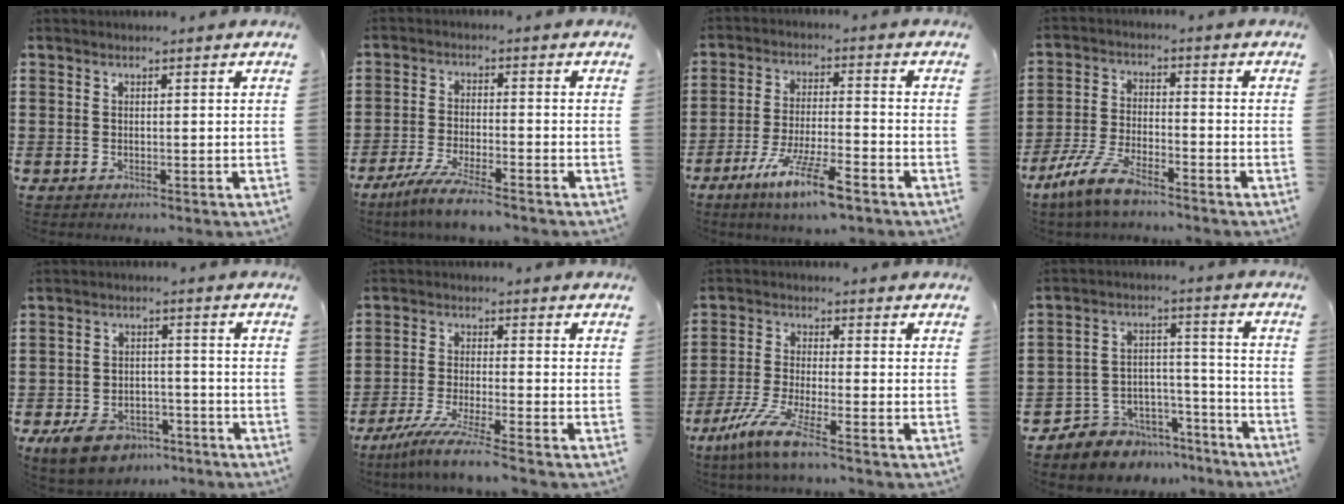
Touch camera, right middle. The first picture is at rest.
{"total": 5.7, "force": [-4.9, 0.0, 3.0], "torque": [-0.071, -0.019, -0.093]}
{"total": 9.3, "force": [-6.1, 1.0, 6.9], "torque": [-0.141, -0.010, -0.115]}
{"total": 7.4, "force": [-5.7, 1.5, 4.5], "torque": [-0.112, -0.009, -0.113]}
{"total": 6.1, "force": [-4.9, 2.7, 2.5], "torque": [-0.061, 0.007, -0.094]}
{"total": 6.2, "force": [-5.2, -0.6, 3.4], "torque": [-0.075, -0.023, -0.100]}
{"total": 7.2, "force": [-4.8, 0.3, 5.3], "torque": [-0.127, -0.022, -0.097]}
{"total": 6.0, "force": [-5.2, 3.1, -0.3], "torque": [0.002, 0.022, -0.101]}